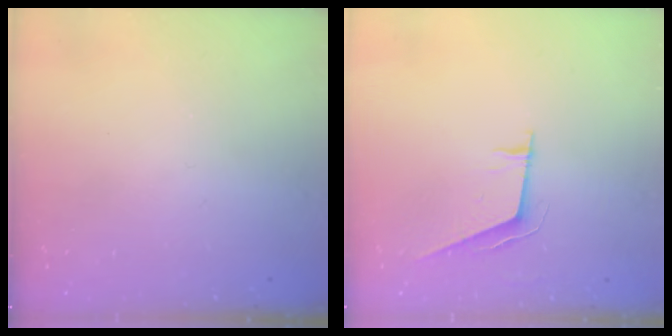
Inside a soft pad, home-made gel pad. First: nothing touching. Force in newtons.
{"total": 6.6, "press": 6.2, "slide": 2.4}